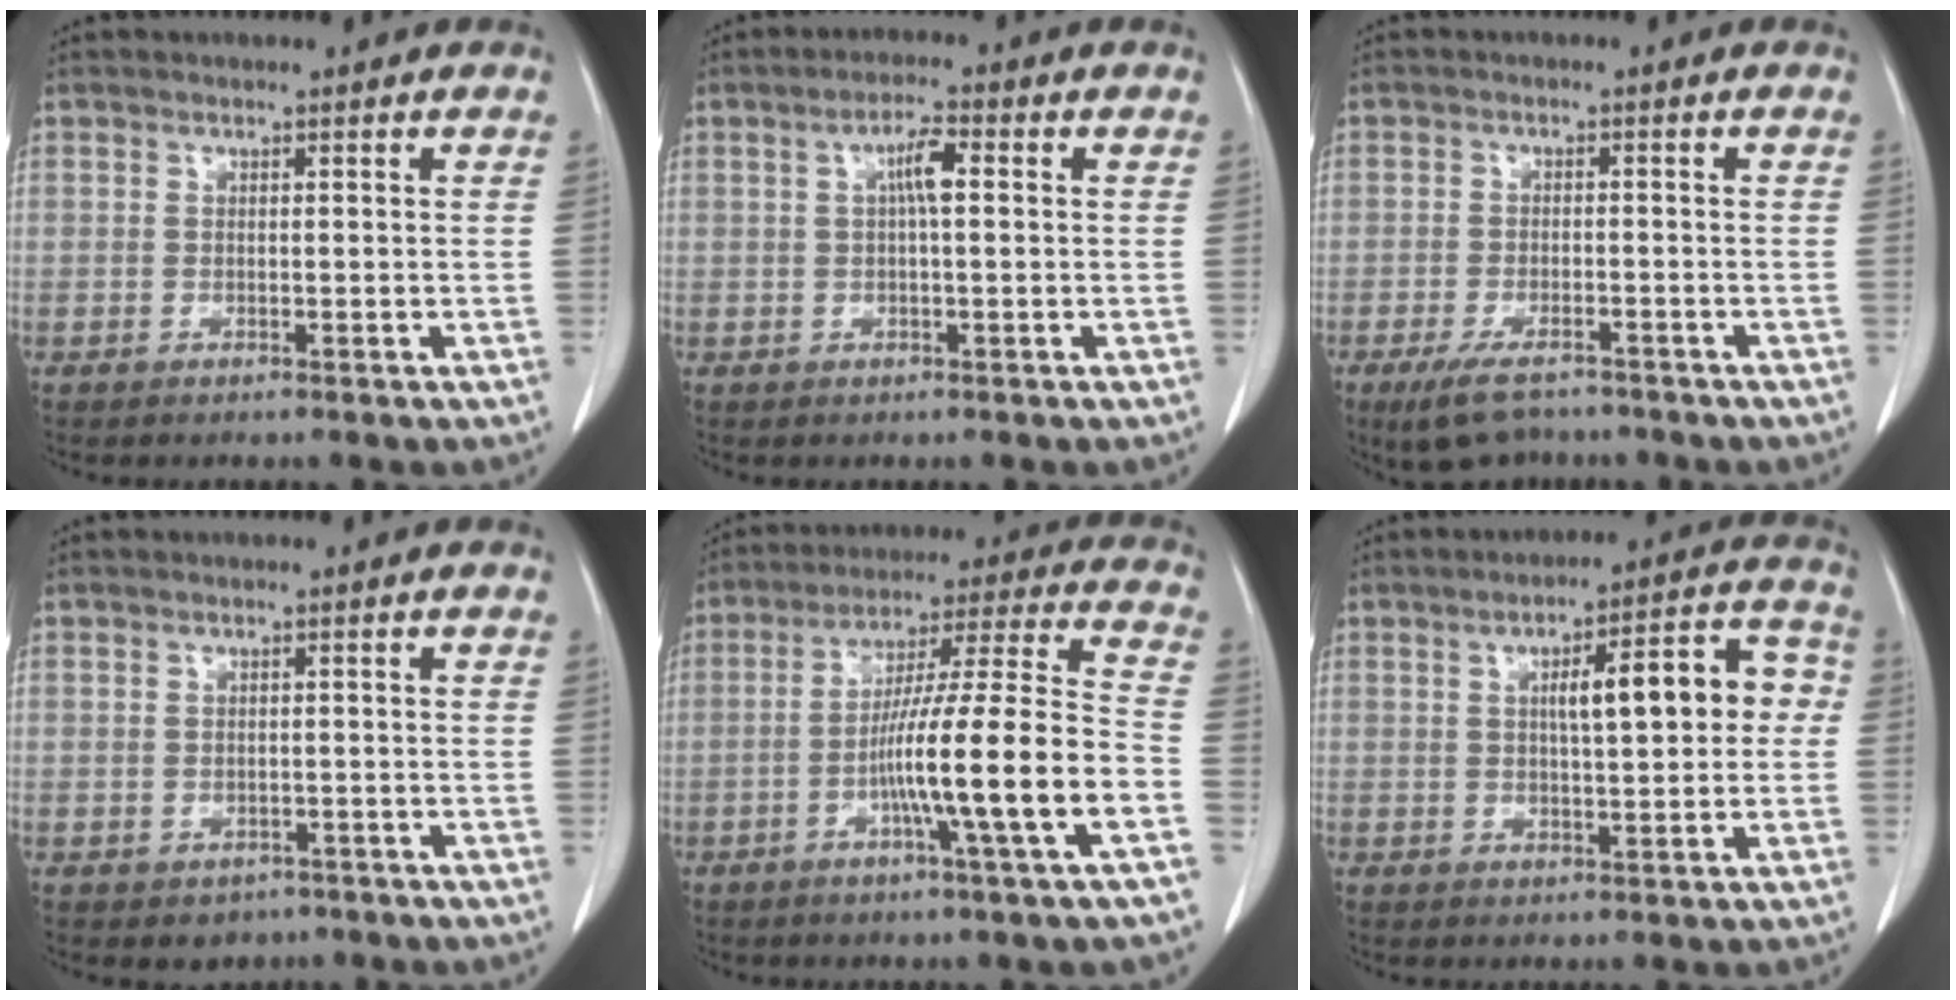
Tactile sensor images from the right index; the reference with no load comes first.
{"total": 3.9, "force": [0.6, 0.6, 3.8], "torque": [-0.070, 0.009, 0.008]}
{"total": 6.7, "force": [-5.1, 2.5, 3.5], "torque": [-0.062, -0.007, -0.078]}
{"total": 2.5, "force": [-1.4, 2.0, 0.6], "torque": [-0.006, 0.005, -0.012]}
{"total": 16.7, "force": [-5.3, -0.9, 15.8], "torque": [-0.264, 0.004, -0.090]}
{"total": 10.6, "force": [1.4, 2.7, 10.1], "torque": [-0.140, 0.035, 0.020]}